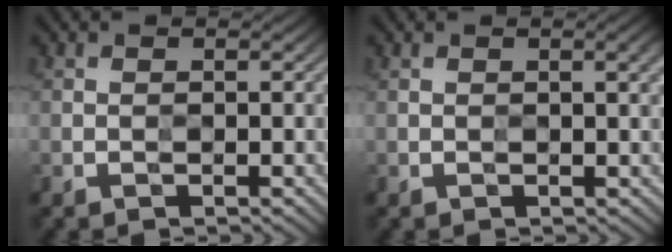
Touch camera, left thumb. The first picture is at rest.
{"total": 1.9, "force": [0.7, 0.3, 1.7], "torque": [-0.028, 0.004, 0.009]}